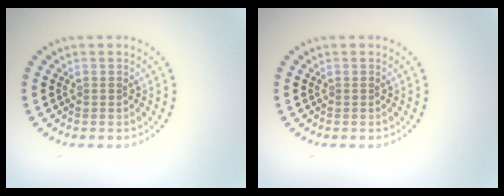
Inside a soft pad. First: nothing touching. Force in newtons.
{"total": 0.0}